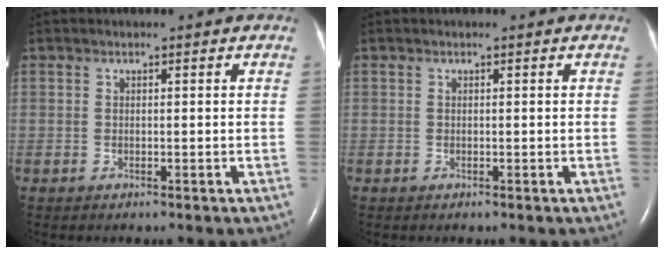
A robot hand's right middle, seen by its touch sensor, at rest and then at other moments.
{"total": 0.0}